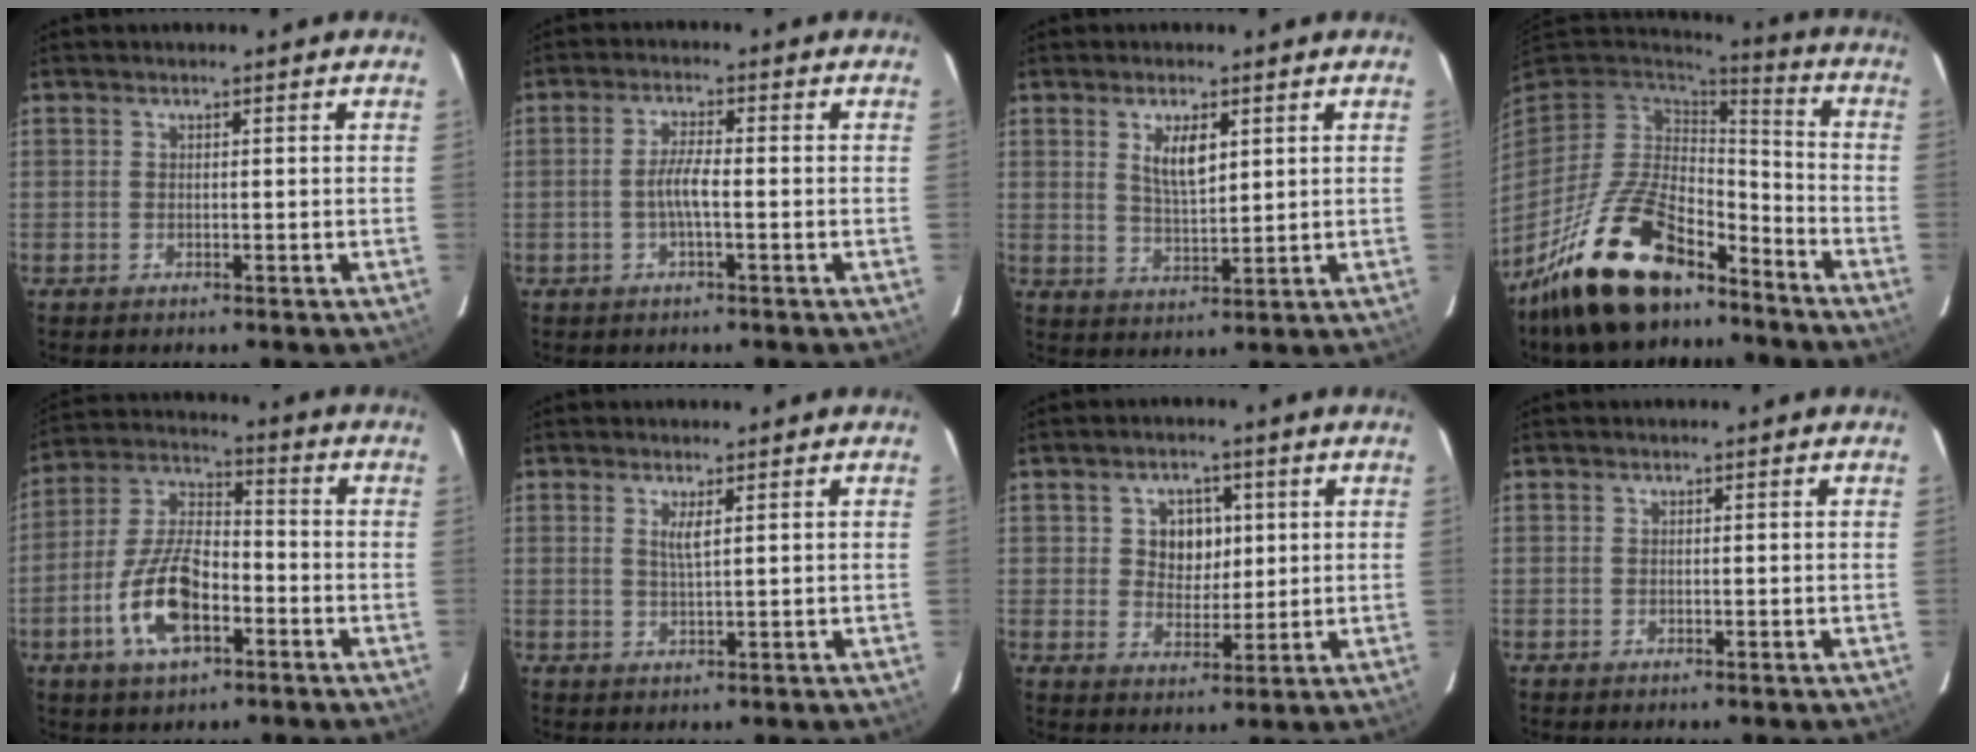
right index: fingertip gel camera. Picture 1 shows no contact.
{"total": 3.6, "force": [-1.0, 0.3, 3.4], "torque": [-0.068, 0.003, -0.019]}
{"total": 5.8, "force": [2.3, 2.3, 4.8], "torque": [-0.084, -0.003, 0.046]}
{"total": 21.5, "force": [-14.7, 9.2, 12.8], "torque": [-0.263, -0.014, -0.250]}
{"total": 13.4, "force": [-5.3, 6.1, 10.7], "torque": [-0.223, 0.007, -0.096]}
{"total": 2.3, "force": [1.0, 0.1, 2.1], "torque": [-0.036, -0.003, 0.017]}
{"total": 6.1, "force": [1.4, 5.0, 3.1], "torque": [-0.050, 0.010, 0.030]}
{"total": 0.0}